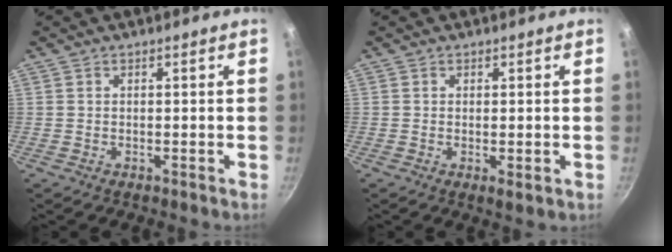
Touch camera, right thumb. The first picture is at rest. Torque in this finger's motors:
{"motor_torque": [-0.48, -0.14, -0.14, 0.00, 0.03]}